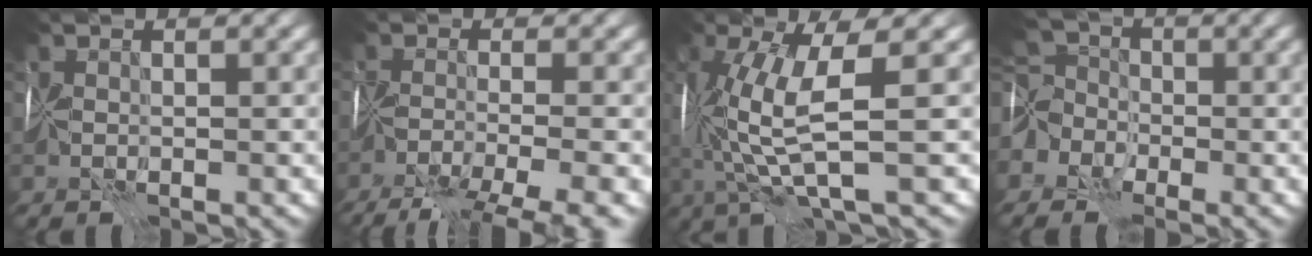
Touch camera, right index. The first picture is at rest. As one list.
[{"total": 8.4, "force": [-6.2, 1.7, 5.5], "torque": [-0.093, -0.022, -0.087]}, {"total": 7.1, "force": [0.9, 1.5, 6.9], "torque": [-0.156, 0.004, 0.021]}, {"total": 5.0, "force": [-2.4, 3.8, 2.0], "torque": [-0.032, 0.004, -0.057]}]